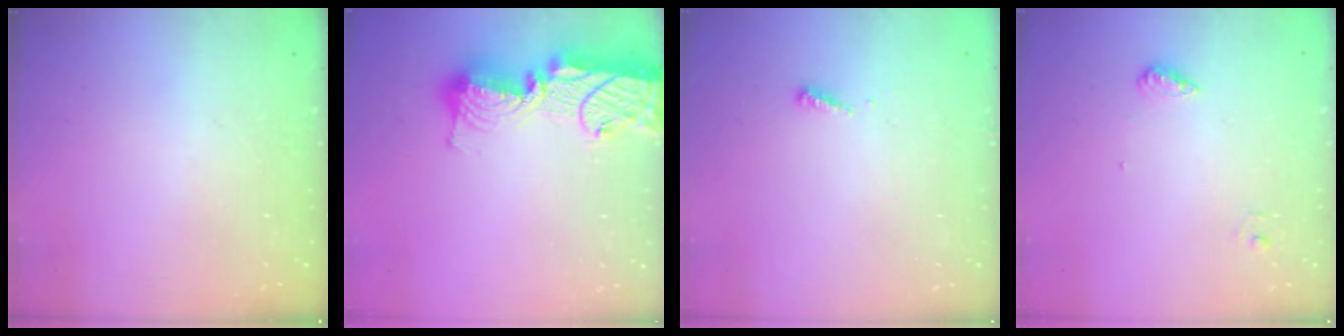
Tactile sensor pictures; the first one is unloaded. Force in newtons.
{"total": 17.5, "press": 17.4, "slide": 1.3}
{"total": 3.5, "press": 3.5, "slide": 0.2}
{"total": 5.9, "press": 5.8, "slide": 1.4}